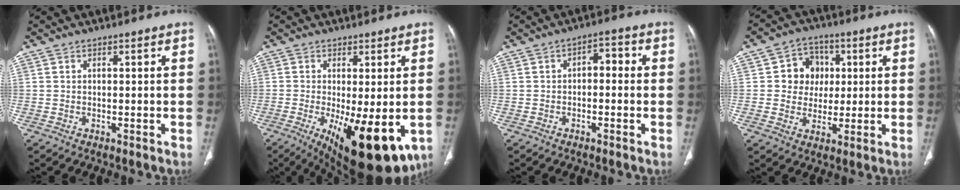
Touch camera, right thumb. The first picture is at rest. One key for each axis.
{"total": 15.6, "fx": -4.6, "fy": 5.6, "fz": 13.8, "tx": -0.181, "ty": -0.026, "tz": -0.051}
{"total": 3.9, "fx": -0.3, "fy": 2.3, "fz": 3.1, "tx": -0.032, "ty": 0.022, "tz": -0.014}
{"total": 8.8, "fx": 1.4, "fy": 8.0, "fz": 3.5, "tx": -0.004, "ty": 0.006, "tz": 0.019}